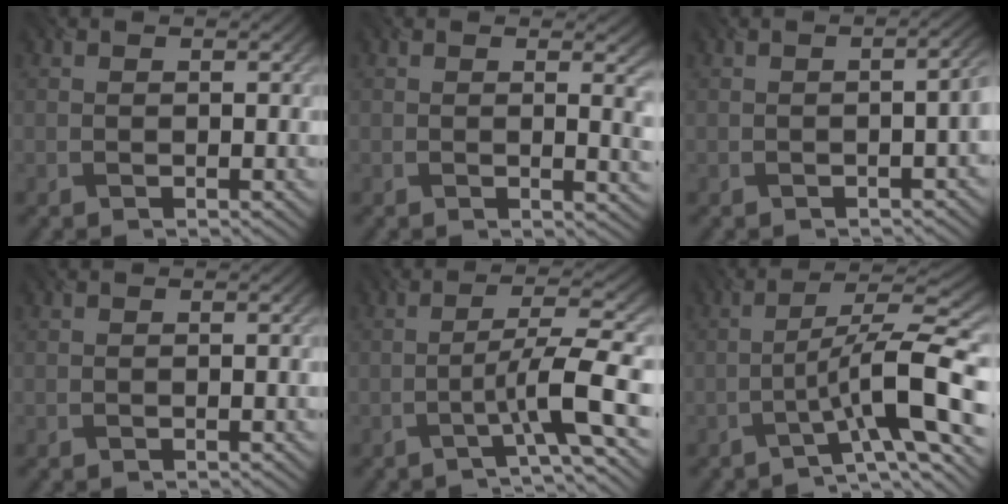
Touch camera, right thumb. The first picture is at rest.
{"total": 3.2, "force": [0.6, 0.8, 3.1], "torque": [-0.045, -0.004, 0.011]}
{"total": 2.5, "force": [-0.6, 0.9, 2.3], "torque": [-0.026, 0.006, -0.007]}
{"total": 0.0}
{"total": 7.5, "force": [-3.2, 0.7, 6.8], "torque": [-0.105, 0.023, -0.064]}
{"total": 10.5, "force": [-4.1, 1.8, 9.5], "torque": [-0.145, 0.024, -0.079]}